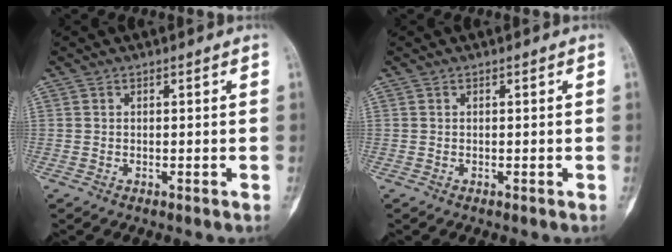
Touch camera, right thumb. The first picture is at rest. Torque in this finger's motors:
{"motor_torque": [-0.31, 0.08, 0.04, -0.04, 0.00]}